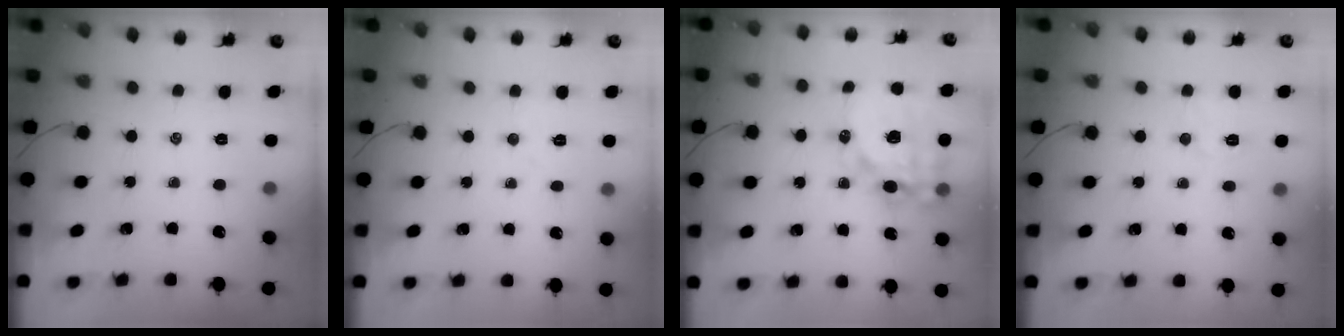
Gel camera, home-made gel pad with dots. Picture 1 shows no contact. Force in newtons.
{"total": 3.8, "press": 3.7, "slide": 0.9}
{"total": 16.8, "press": 16.4, "slide": 3.7}
{"total": 4.6, "press": 4.4, "slide": 1.1}